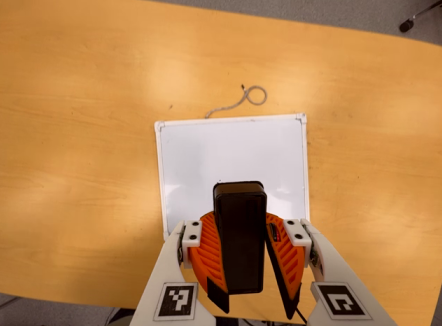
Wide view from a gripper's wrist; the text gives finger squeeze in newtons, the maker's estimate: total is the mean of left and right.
{"total": 11.4, "left": 11.4, "right": 11.4}